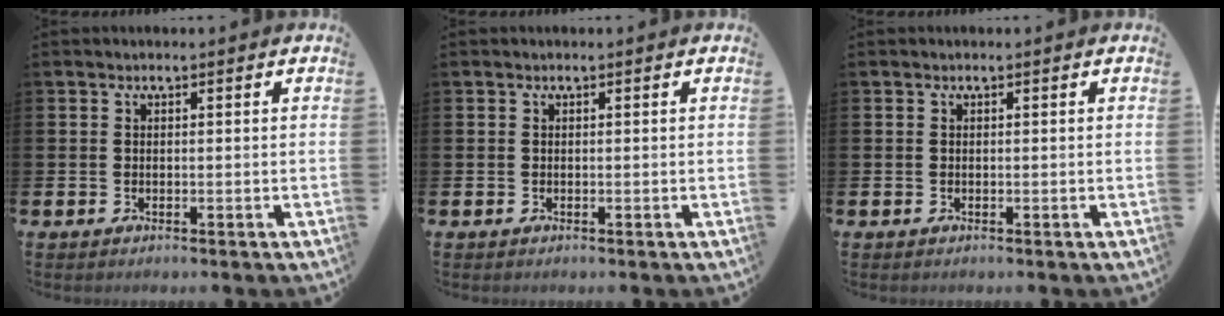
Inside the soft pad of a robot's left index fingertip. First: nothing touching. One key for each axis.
{"total": 0.0}
{"total": 0.0}